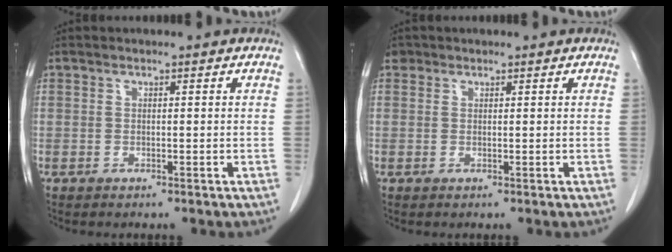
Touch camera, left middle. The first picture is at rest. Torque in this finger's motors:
{"motor_torque": [-0.18, 0.18, -0.14, 0.00]}